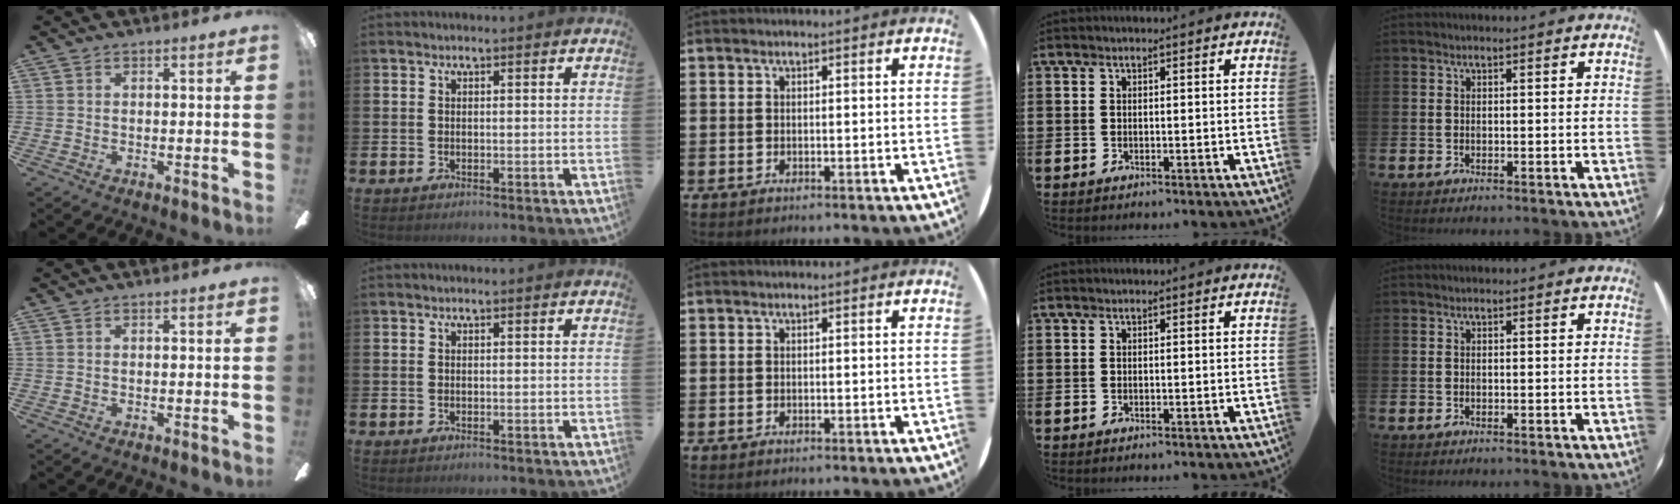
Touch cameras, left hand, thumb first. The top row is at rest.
{}